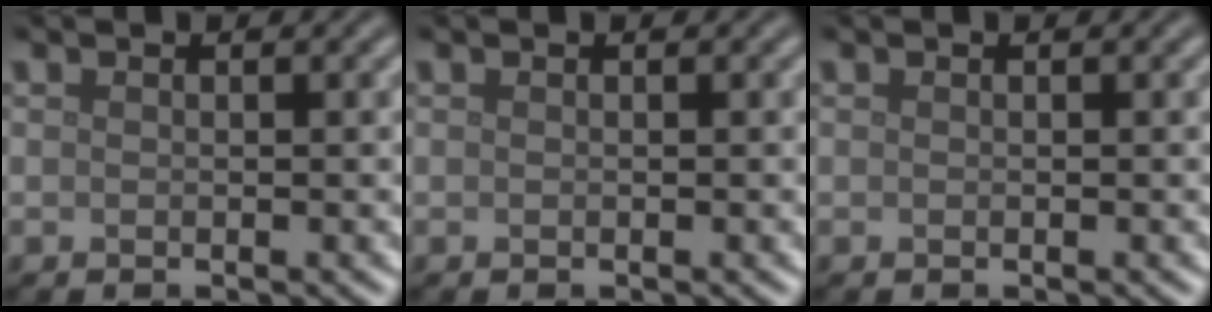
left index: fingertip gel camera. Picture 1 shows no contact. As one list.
[{"total": 0.0}, {"total": 0.0}]